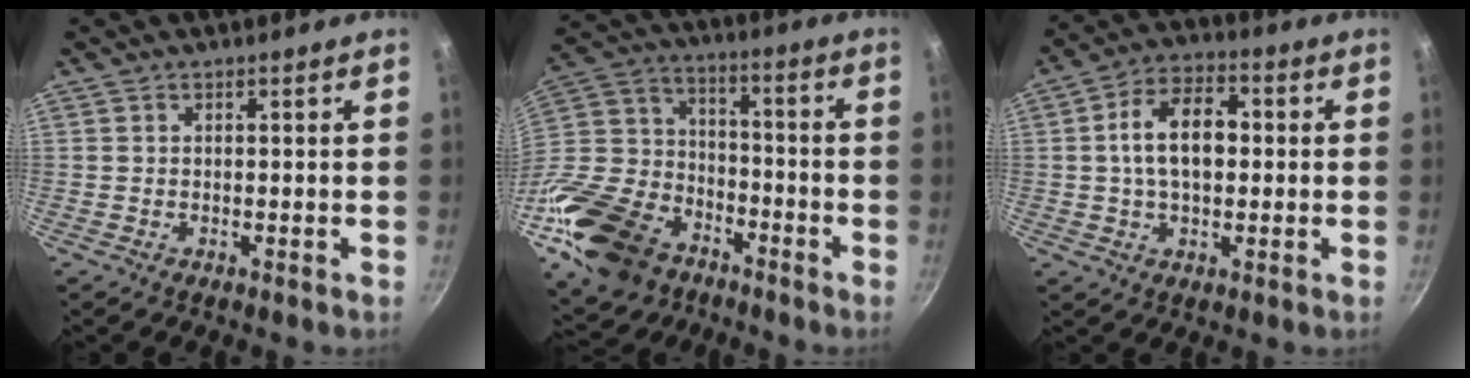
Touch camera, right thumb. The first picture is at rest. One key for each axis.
{"total": 25.2, "fx": -13.7, "fy": 16.6, "fz": 13.2, "tx": -0.255, "ty": 0.069, "tz": -0.252}
{"total": 11.7, "fx": 0.8, "fy": 7.1, "fz": 9.2, "tx": -0.134, "ty": 0.026, "tz": 0.004}